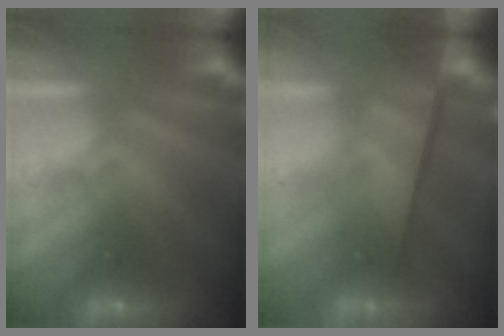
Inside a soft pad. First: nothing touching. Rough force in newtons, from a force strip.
{"total": 3.7}